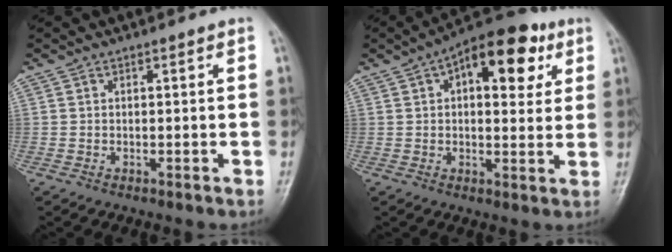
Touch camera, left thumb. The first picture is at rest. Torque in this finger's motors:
{"motor_torque": [0.28, 0.38, 0.11, -0.08, 0.19]}